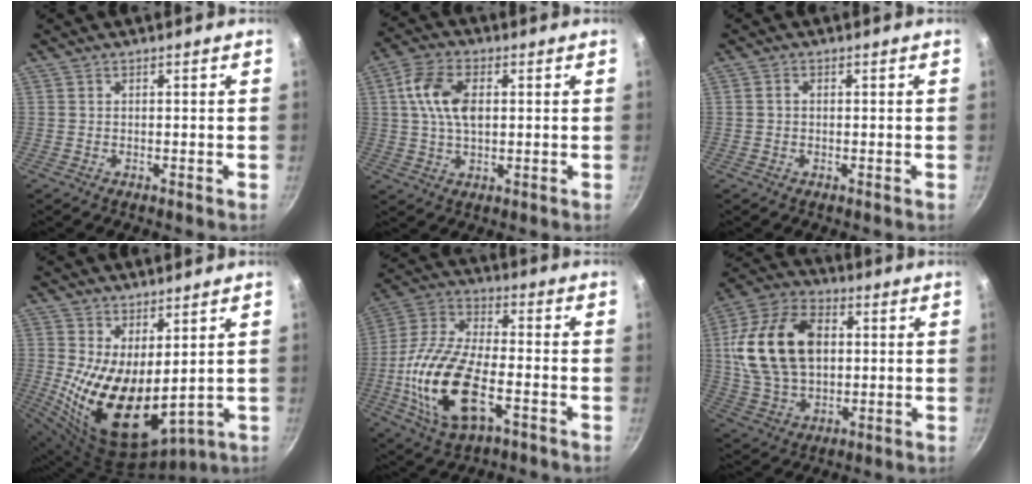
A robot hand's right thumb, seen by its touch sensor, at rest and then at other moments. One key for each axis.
{"total": 9.6, "fx": 1.7, "fy": 5.6, "fz": 7.6, "tx": -0.137, "ty": 0.011, "tz": 0.025}
{"total": 1.1, "fx": 0.0, "fy": 0.9, "fz": 0.6, "tx": -0.011, "ty": 0.007, "tz": -0.001}
{"total": 15.2, "fx": 1.8, "fy": 7.9, "fz": 12.9, "tx": -0.210, "ty": -0.045, "tz": 0.054}
{"total": 19.8, "fx": -5.3, "fy": 9.5, "fz": 16.5, "tx": -0.328, "ty": 0.018, "tz": -0.108}
{"total": 20.3, "fx": 2.9, "fy": 13.6, "fz": 14.8, "tx": -0.261, "ty": 0.009, "tz": 0.048}